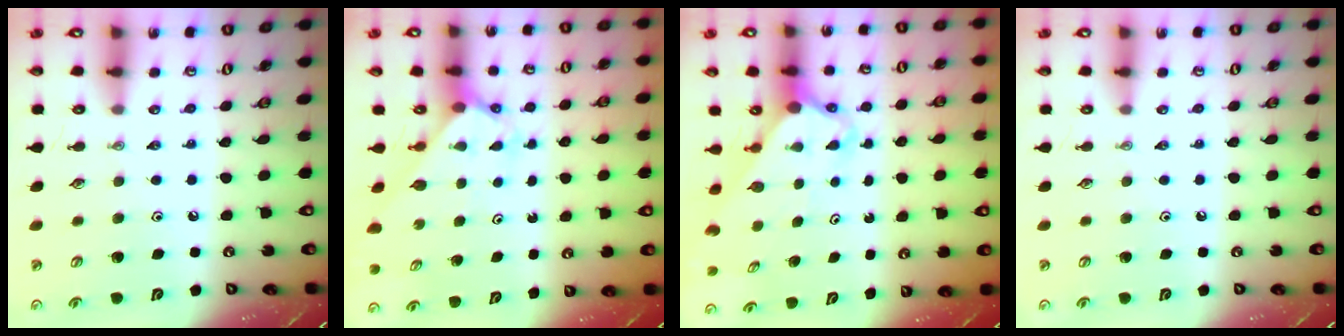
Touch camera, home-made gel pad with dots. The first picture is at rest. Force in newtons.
{"total": 2.4, "press": 2.4, "slide": 0.2}
{"total": 3.1, "press": 3.1, "slide": 0.2}
{"total": 0.0}